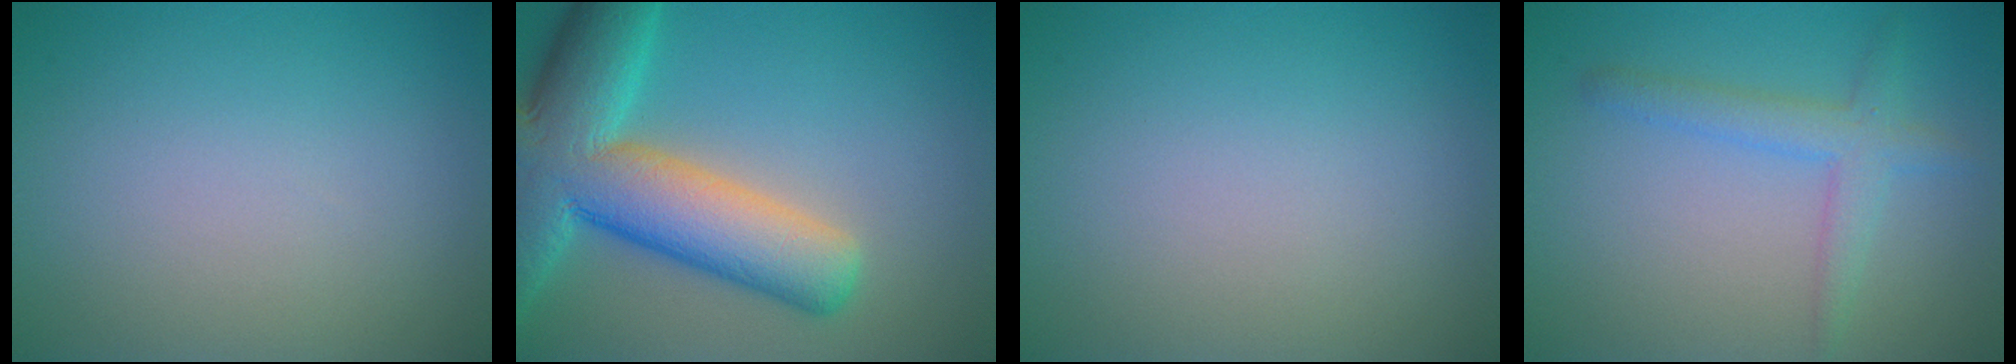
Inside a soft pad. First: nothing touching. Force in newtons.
{"total": 12.0, "press": 12.0, "slide": 0.8}
{"total": 0.0}
{"total": 2.9, "press": 2.9, "slide": 0.1}